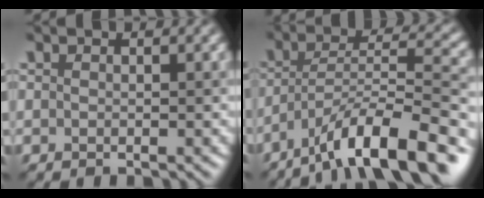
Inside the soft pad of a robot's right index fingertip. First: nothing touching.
{"total": 11.1, "force": [-7.4, 2.9, 7.8], "torque": [-0.122, 0.016, -0.133]}